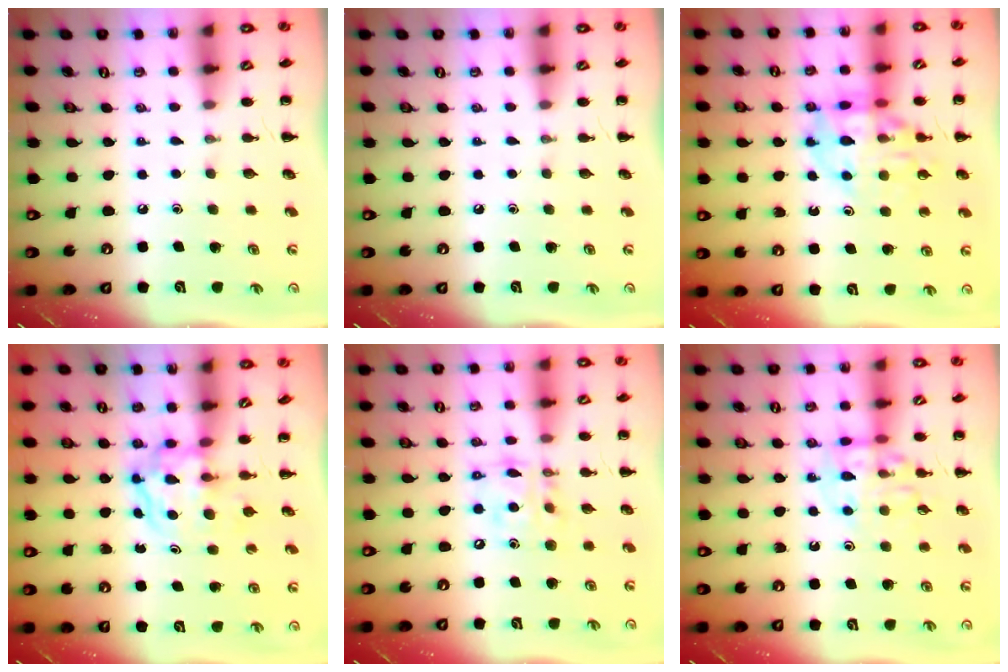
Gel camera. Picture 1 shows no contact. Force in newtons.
{"total": 0.0}
{"total": 14.2, "press": 14.0, "slide": 2.6}
{"total": 3.8, "press": 3.8, "slide": 0.4}
{"total": 13.0, "press": 12.7, "slide": 3.2}
{"total": 11.9, "press": 11.8, "slide": 1.2}